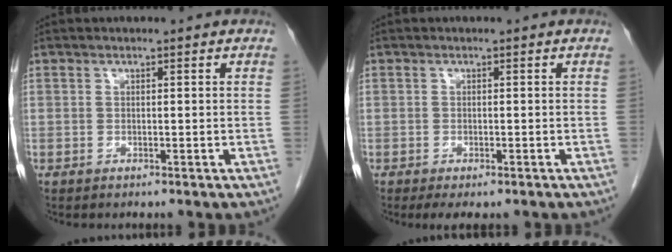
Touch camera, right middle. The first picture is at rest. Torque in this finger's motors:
{"motor_torque": [0.44, -0.40, 0.04, 0.04]}